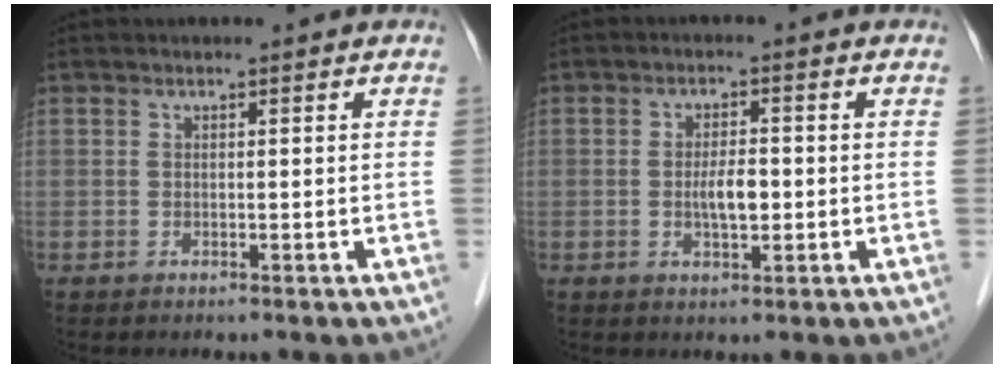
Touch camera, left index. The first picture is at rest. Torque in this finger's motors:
{"motor_torque": [0.34, -0.16, 0.09, 0.05]}